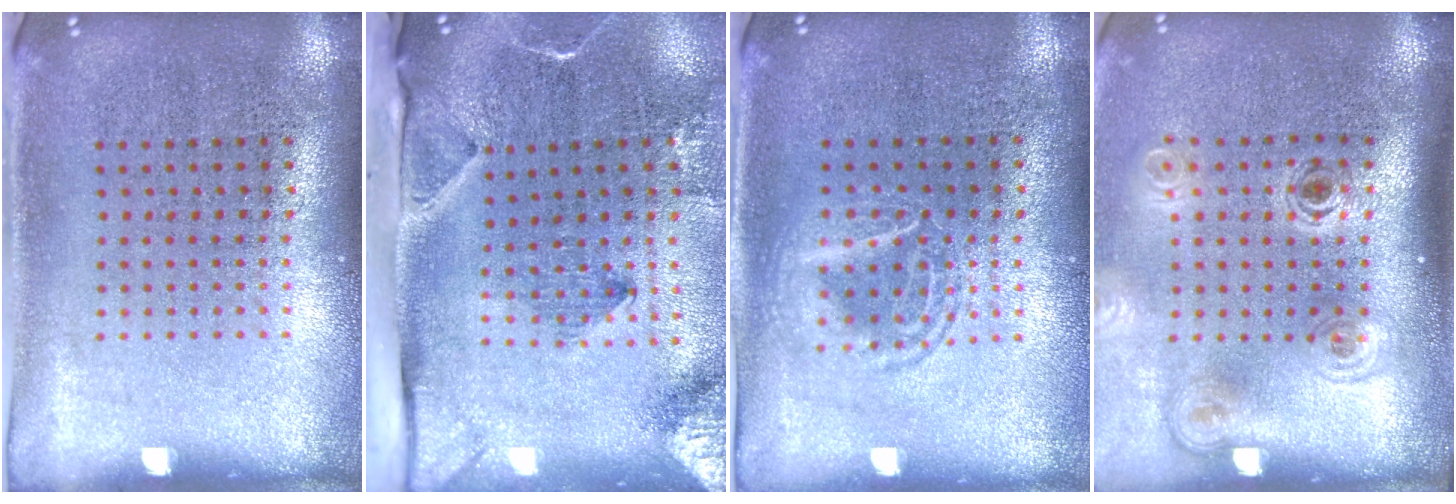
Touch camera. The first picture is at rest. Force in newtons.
{"total": 3.4, "press": 2.3, "slide": 2.4}
{"total": 1.3, "press": 1.2, "slide": 0.2}
{"total": 1.9, "press": 1.3, "slide": 1.4}